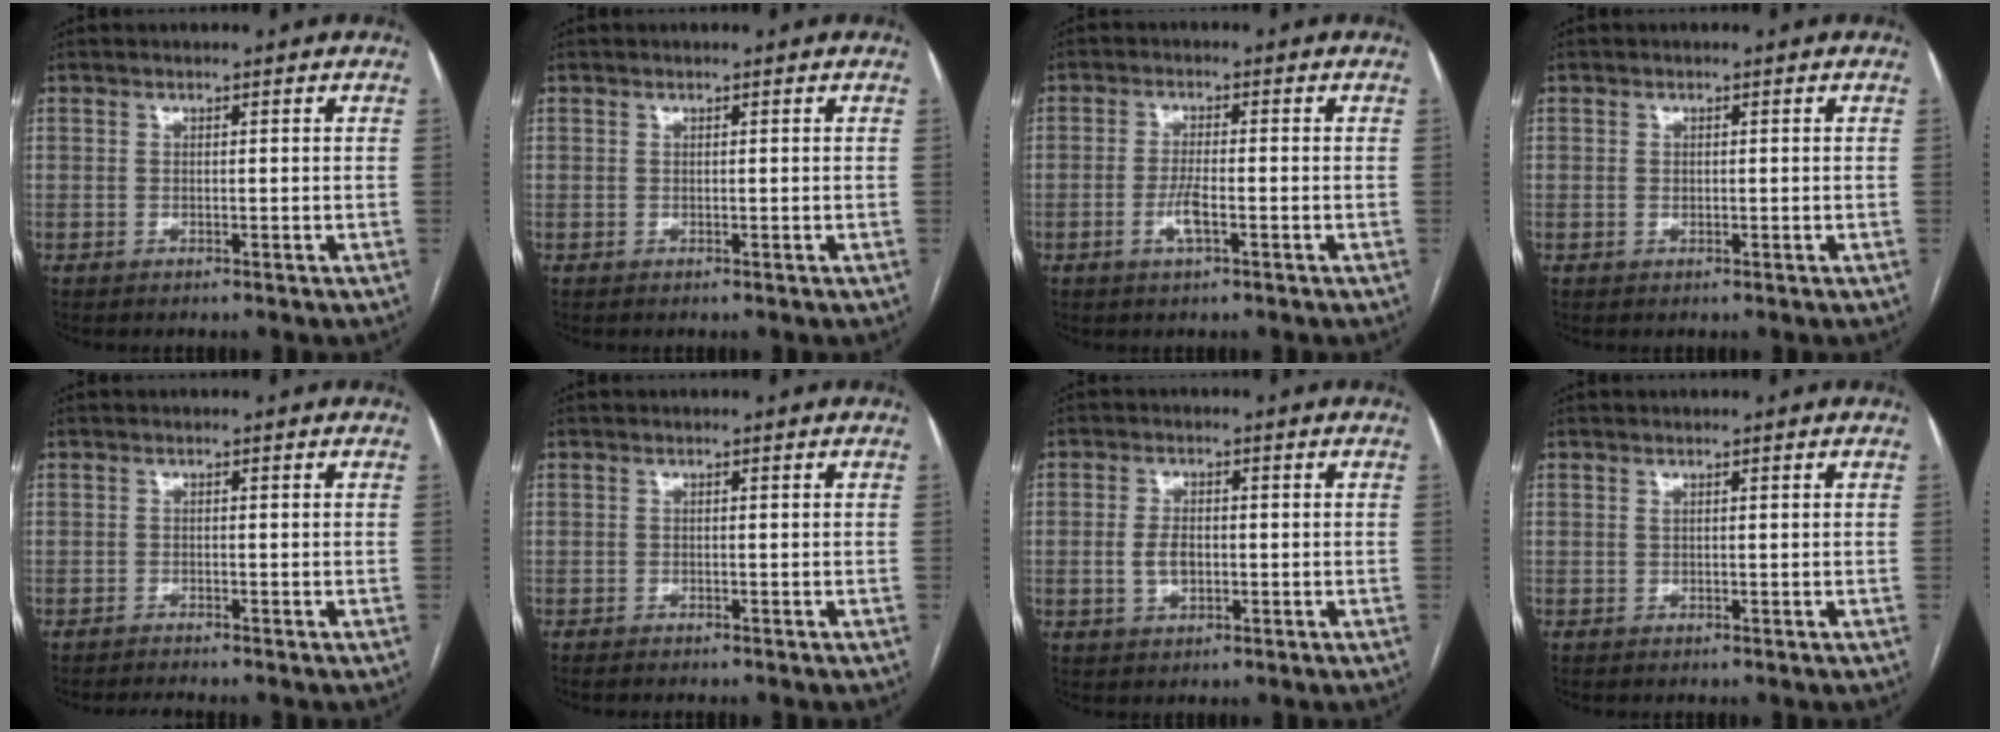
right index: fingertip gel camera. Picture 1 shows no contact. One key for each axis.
{"total": 0.0}
{"total": 3.7, "fx": -1.4, "fy": 0.6, "fz": 3.4, "tx": -0.070, "ty": -0.003, "tz": -0.026}
{"total": 0.8, "fx": 0.0, "fy": 0.5, "fz": 0.5, "tx": -0.012, "ty": 0.000, "tz": 0.001}
{"total": 1.4, "fx": -1.3, "fy": -0.4, "fz": 0.2, "tx": -0.007, "ty": -0.006, "tz": -0.020}
{"total": 2.4, "fx": -2.1, "fy": 0.4, "fz": 1.1, "tx": -0.016, "ty": -0.004, "tz": -0.023}
{"total": 3.8, "fx": -0.5, "fy": 2.2, "fz": 3.1, "tx": -0.063, "ty": 0.003, "tz": -0.006}
{"total": 0.0}